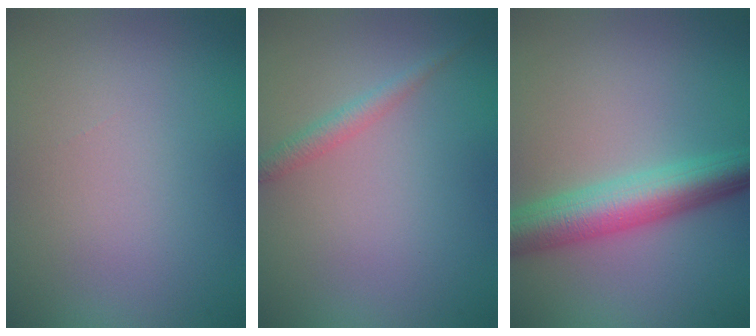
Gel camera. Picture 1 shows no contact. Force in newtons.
{"total": 1.4, "press": 1.4, "slide": 0.0}
{"total": 6.0, "press": 6.0, "slide": 0.2}